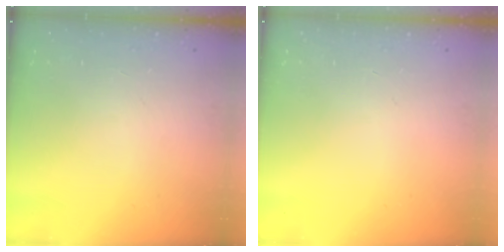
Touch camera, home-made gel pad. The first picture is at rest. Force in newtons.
{"total": 0.0}